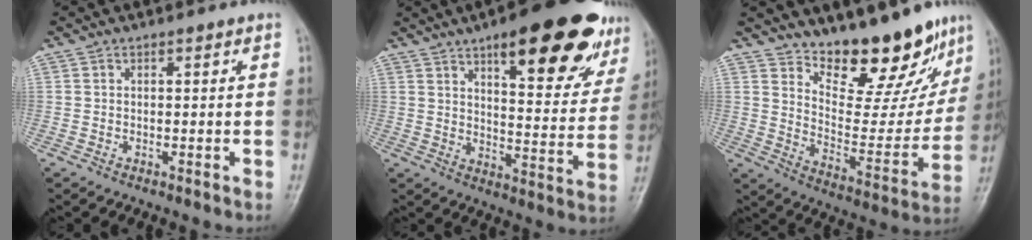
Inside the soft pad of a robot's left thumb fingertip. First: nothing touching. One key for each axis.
{"total": 24.1, "fx": 13.7, "fy": 8.1, "fz": 18.1, "tx": -0.201, "ty": -0.037, "tz": 0.192}
{"total": 18.7, "fx": 14.8, "fy": 6.8, "fz": 9.1, "tx": -0.068, "ty": -0.114, "tz": 0.221}